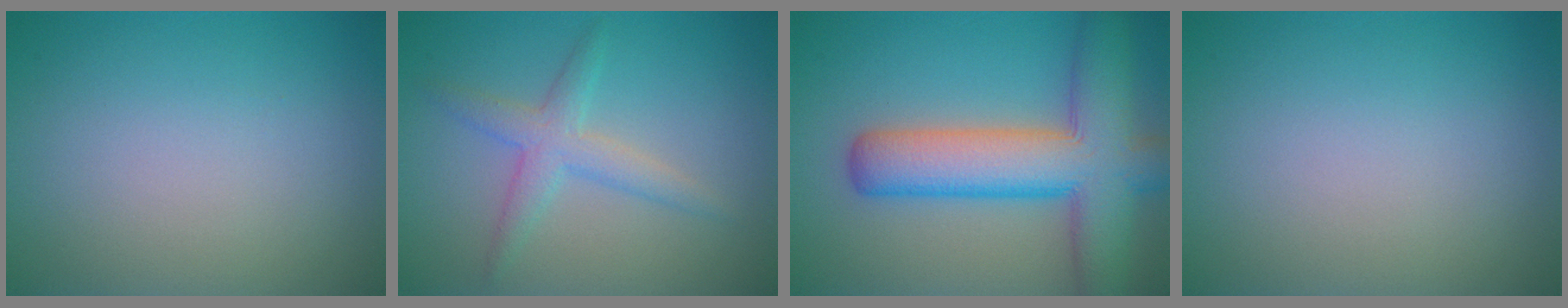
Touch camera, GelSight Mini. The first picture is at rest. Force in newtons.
{"total": 3.0, "press": 3.0, "slide": 0.2}
{"total": 9.8, "press": 9.8, "slide": 0.3}
{"total": 0.0}